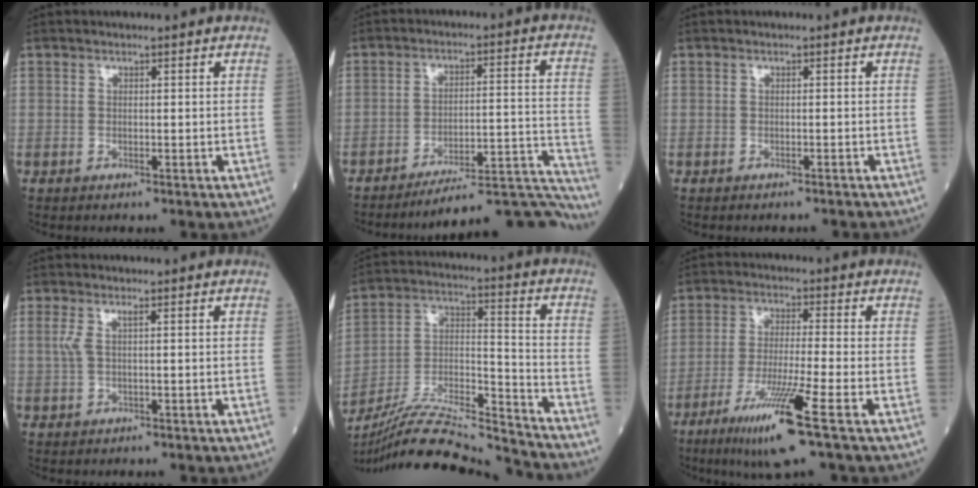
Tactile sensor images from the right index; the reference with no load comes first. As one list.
[{"total": 18.4, "force": [-18.0, -0.6, 4.1], "torque": [-0.001, 0.033, -0.242]}, {"total": 1.9, "force": [-1.9, -0.1, 0.3], "torque": [-0.004, -0.003, -0.024]}, {"total": 1.9, "force": [0.4, 0.2, 1.8], "torque": [-0.054, 0.015, 0.013]}, {"total": 19.6, "force": [-18.7, -0.5, 6.0], "torque": [-0.129, 0.002, -0.319]}, {"total": 11.1, "force": [-5.8, -1.0, 9.5], "torque": [-0.182, -0.029, -0.106]}]